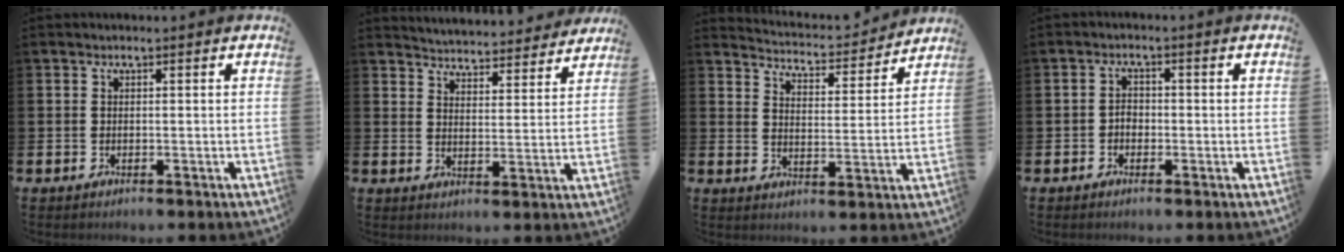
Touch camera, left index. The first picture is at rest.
{"total": 4.9, "force": [4.8, 0.5, -0.3], "torque": [-0.014, -0.042, 0.085]}
{"total": 4.6, "force": [4.5, 0.7, 0.2], "torque": [-0.020, -0.042, 0.072]}
{"total": 1.8, "force": [-0.7, 1.4, 0.9], "torque": [-0.014, 0.004, -0.017]}